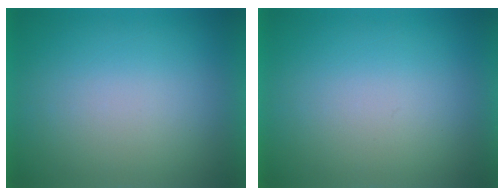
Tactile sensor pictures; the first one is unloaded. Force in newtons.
{"total": 0.0}